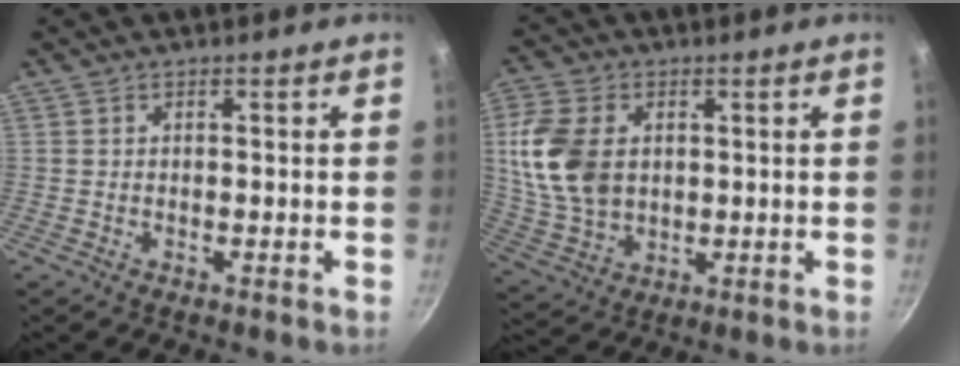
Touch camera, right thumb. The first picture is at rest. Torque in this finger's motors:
{"motor_torque": [0.13, 0.17, 0.82, 0.05, 0.18]}